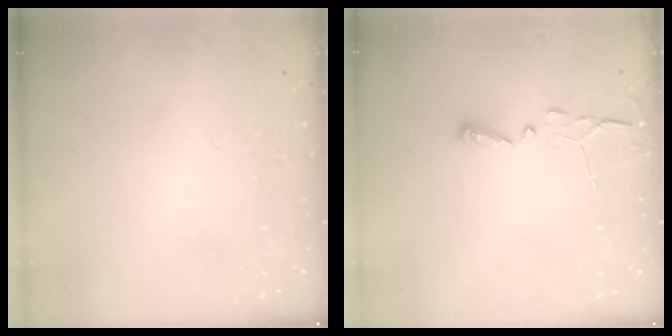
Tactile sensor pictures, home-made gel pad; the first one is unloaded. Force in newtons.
{"total": 2.9, "press": 2.9, "slide": 0.4}